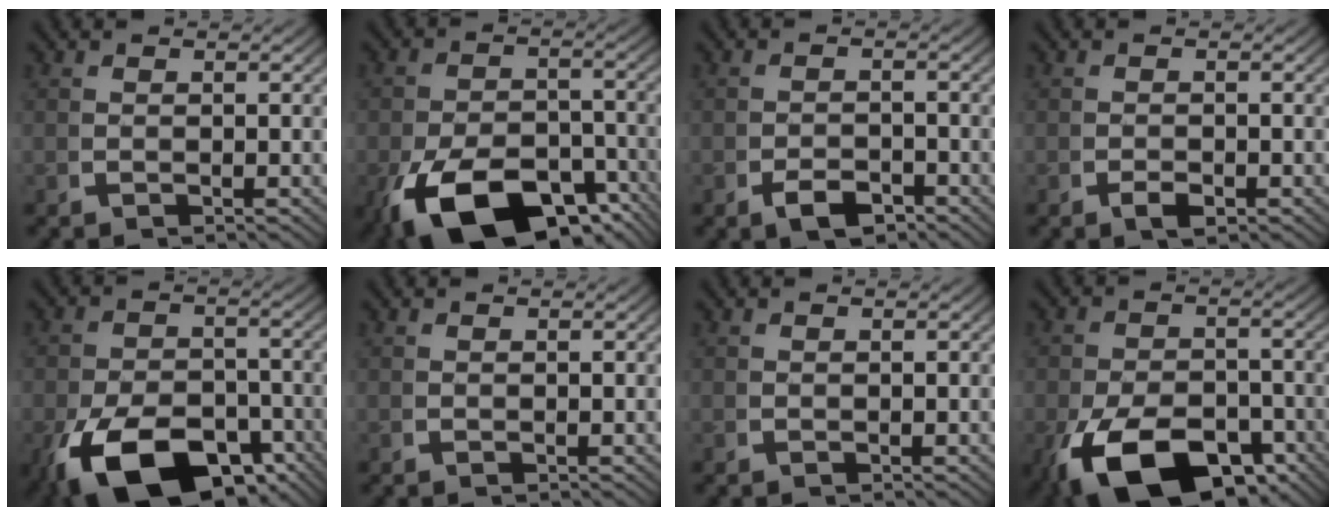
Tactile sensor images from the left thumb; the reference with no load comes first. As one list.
[{"total": 11.7, "force": [-6.5, 6.4, 7.3], "torque": [-0.135, -0.053, -0.082]}, {"total": 2.5, "force": [-1.8, 1.2, 1.3], "torque": [-0.011, -0.008, -0.028]}, {"total": 1.2, "force": [-0.7, 0.6, 0.7], "torque": [-0.008, -0.002, -0.012]}, {"total": 10.5, "force": [-5.7, 5.9, 6.6], "torque": [-0.119, -0.047, -0.074]}, {"total": 0.0}, {"total": 0.0}, {"total": 9.5, "force": [-4.9, 5.3, 6.2], "torque": [-0.120, -0.045, -0.061]}]